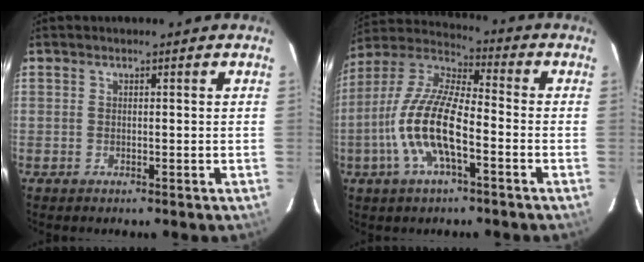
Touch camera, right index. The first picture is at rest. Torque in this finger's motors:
{"motor_torque": [1.67, -0.47, 1.05, 0.21]}